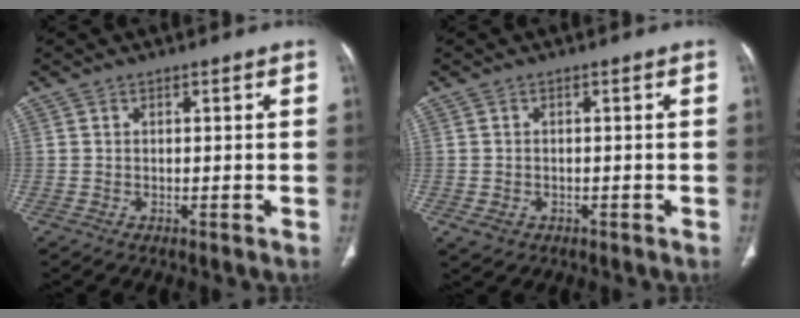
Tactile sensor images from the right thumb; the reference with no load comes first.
{"total": 2.4, "force": [-0.8, 2.0, 1.1], "torque": [-0.019, 0.003, -0.004]}